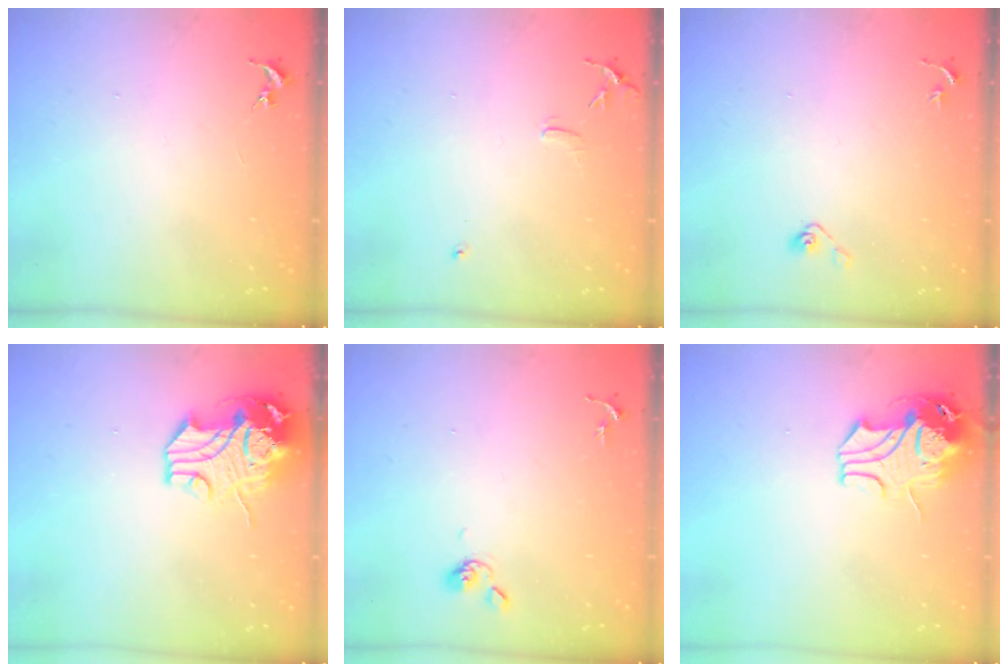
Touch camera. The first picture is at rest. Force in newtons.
{"total": 6.2, "press": 6.1, "slide": 0.7}
{"total": 4.0, "press": 3.6, "slide": 1.8}
{"total": 12.6, "press": 12.5, "slide": 2.1}
{"total": 4.4, "press": 4.3, "slide": 0.8}
{"total": 11.7, "press": 11.5, "slide": 1.8}